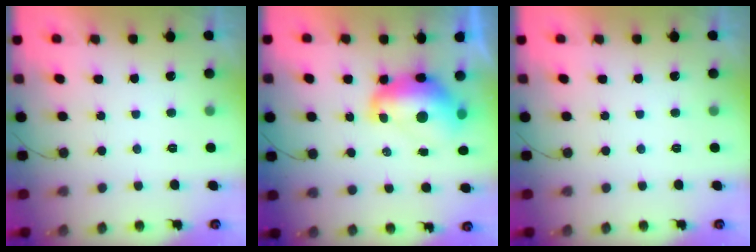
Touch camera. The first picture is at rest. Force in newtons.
{"total": 11.5, "press": 11.4, "slide": 1.2}
{"total": 0.0}